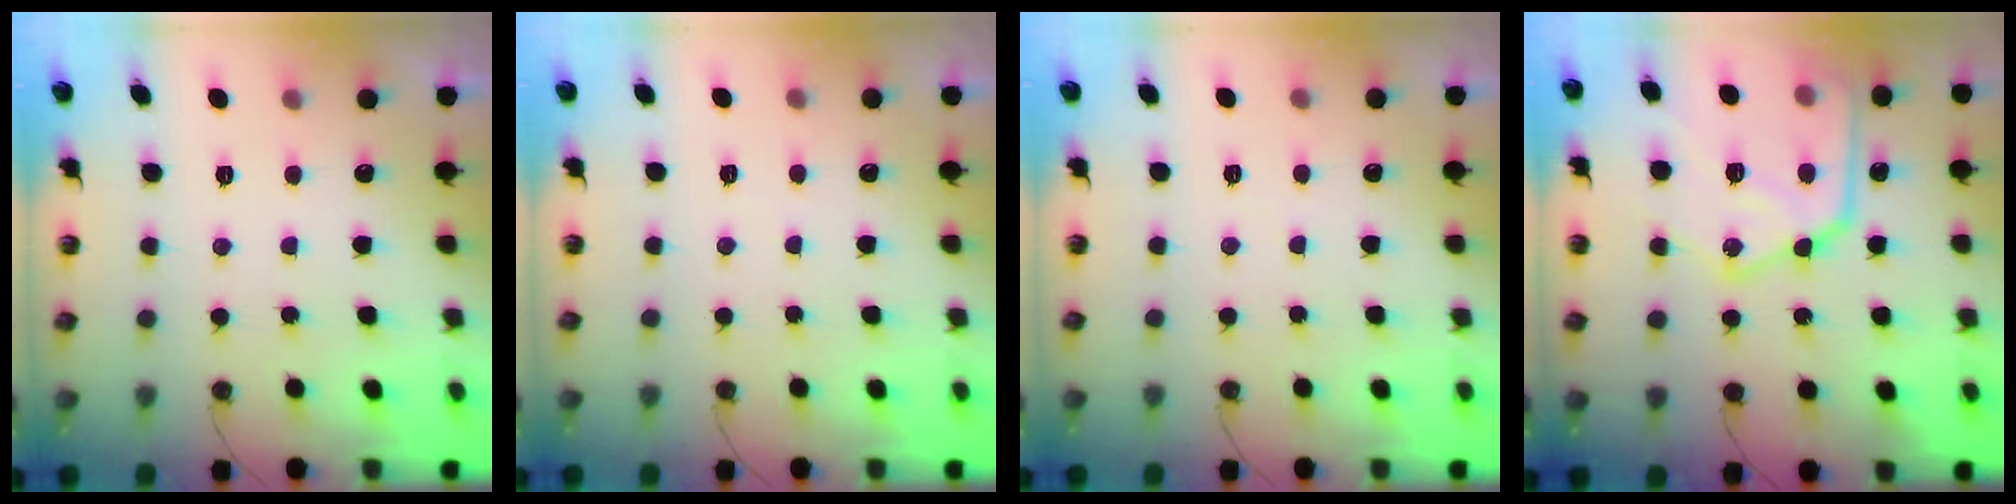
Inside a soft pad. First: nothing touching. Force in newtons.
{"total": 2.9, "press": 2.9, "slide": 0.5}
{"total": 2.9, "press": 2.9, "slide": 0.5}
{"total": 22.4, "press": 22.3, "slide": 1.9}